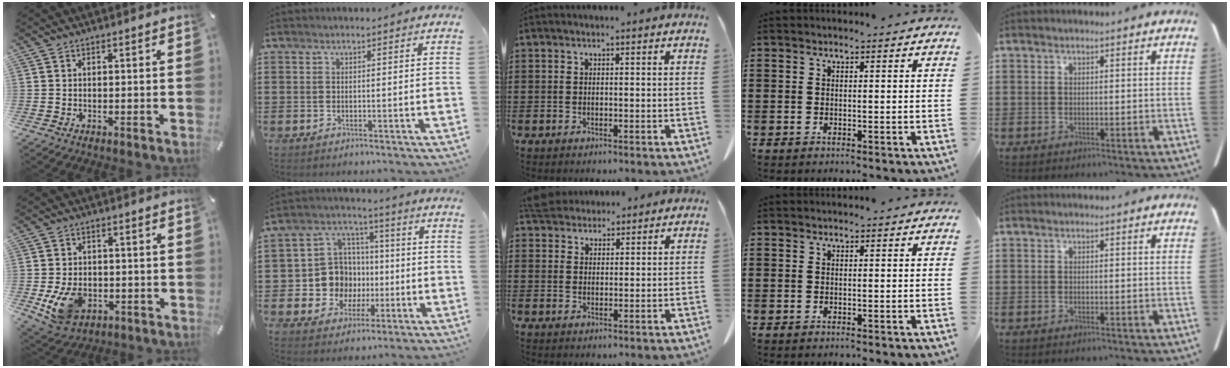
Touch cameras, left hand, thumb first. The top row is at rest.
{"thumb": {"total": 9.8, "force": [-2.2, 7.5, 6.0], "torque": [-0.119, 0.005, -0.037]}, "index": {"total": 10.0, "force": [-0.2, 9.6, 2.7], "torque": [-0.094, 0.006, 0.008]}, "middle": {"total": 4.6, "force": [4.4, 1.3, 0.9], "torque": [-0.032, -0.007, 0.084]}}